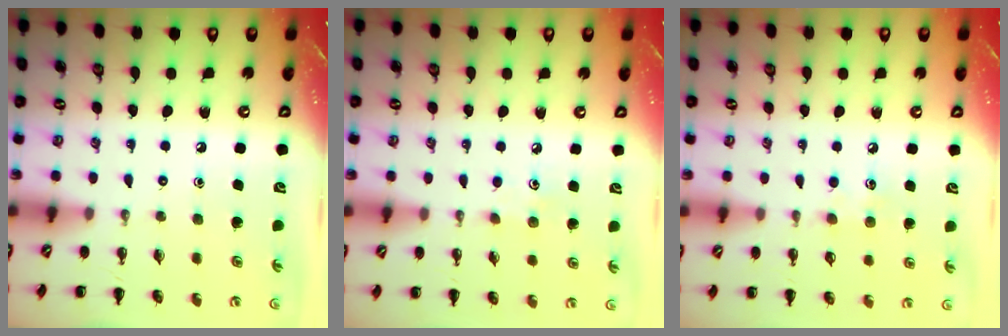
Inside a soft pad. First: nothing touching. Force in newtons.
{"total": 5.4, "press": 5.2, "slide": 1.7}
{"total": 6.1, "press": 5.9, "slide": 1.5}